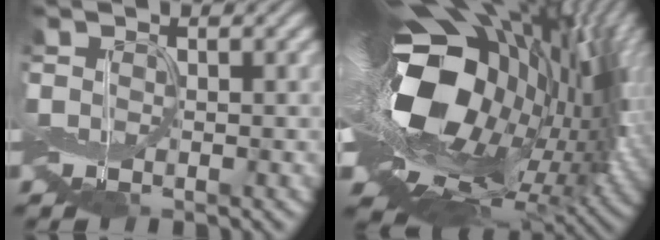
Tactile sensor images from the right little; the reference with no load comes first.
{"total": 19.4, "force": [2.0, 11.2, 15.7], "torque": [-0.275, -0.013, 0.032]}